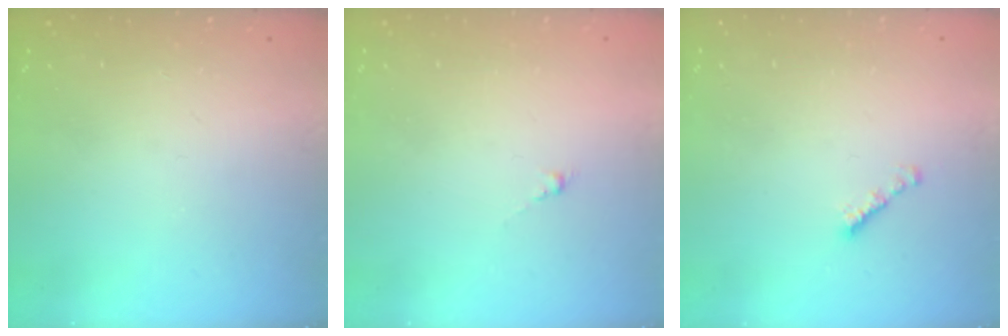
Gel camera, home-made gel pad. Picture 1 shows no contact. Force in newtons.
{"total": 0.0}
{"total": 1.8, "press": 1.7, "slide": 0.6}